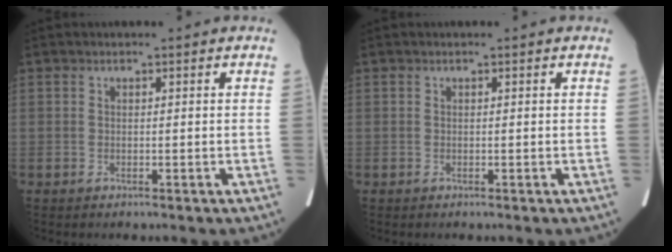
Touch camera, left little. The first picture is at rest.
{"total": 0.0}